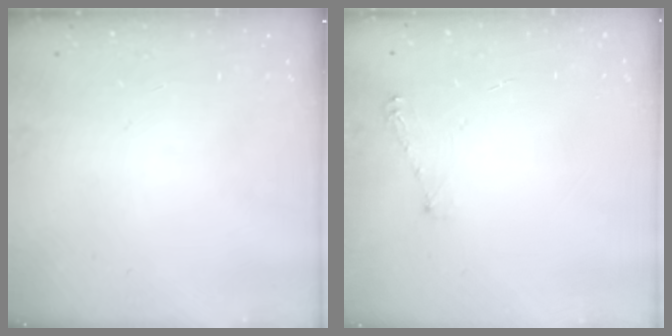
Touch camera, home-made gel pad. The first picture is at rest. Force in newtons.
{"total": 3.9, "press": 3.9, "slide": 0.5}